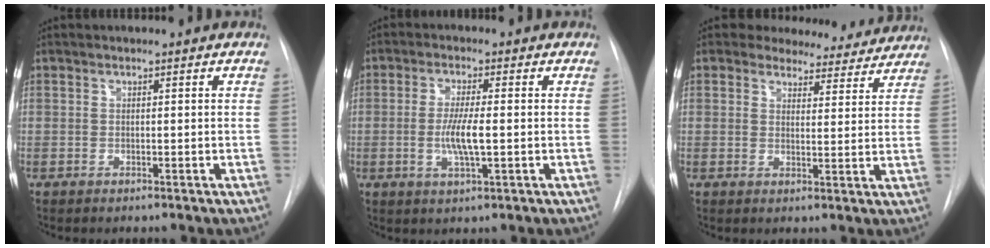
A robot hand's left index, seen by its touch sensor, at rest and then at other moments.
{"total": 5.5, "force": [-0.7, 0.7, 5.4], "torque": [-0.109, -0.009, -0.013]}
{"total": 11.9, "force": [10.9, 4.5, 1.4], "torque": [0.011, -0.015, 0.111]}